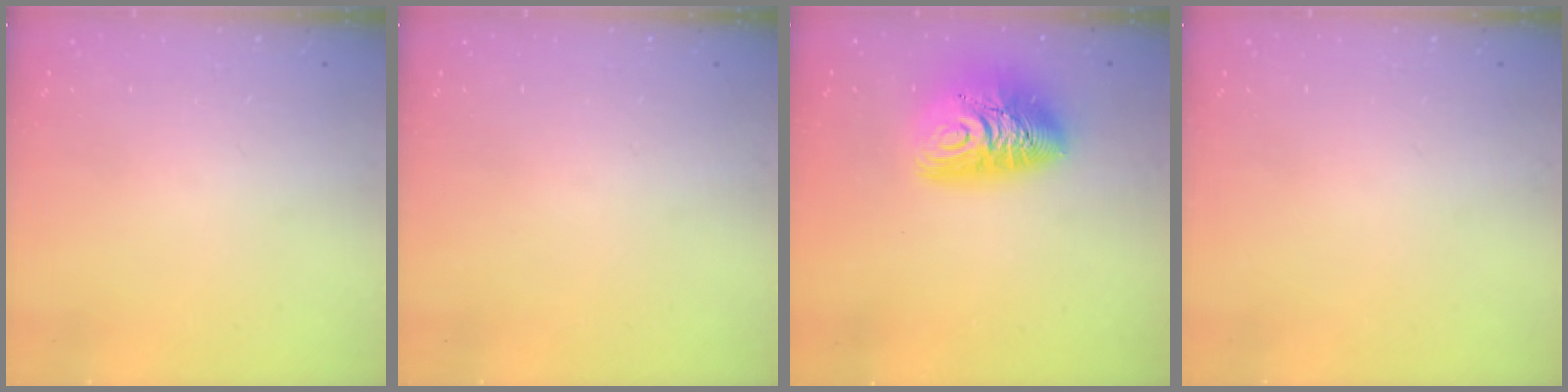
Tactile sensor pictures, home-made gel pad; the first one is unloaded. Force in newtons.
{"total": 0.0}
{"total": 15.7, "press": 15.6, "slide": 1.7}
{"total": 0.0}